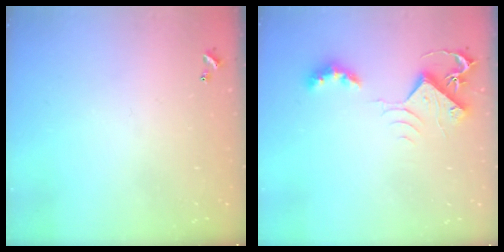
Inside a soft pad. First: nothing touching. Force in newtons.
{"total": 7.1, "press": 7.1, "slide": 1.0}